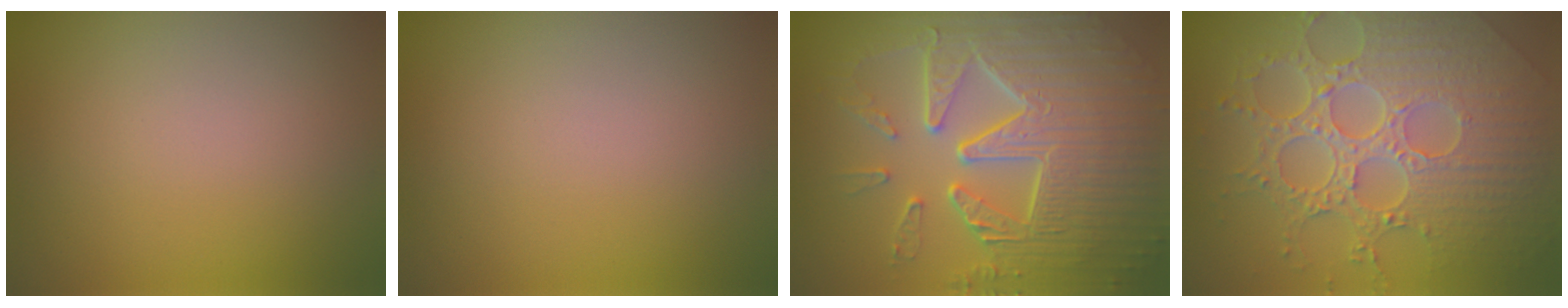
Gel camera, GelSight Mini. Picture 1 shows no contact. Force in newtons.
{"total": 0.0}
{"total": 9.5, "press": 6.4, "slide": 7.1}
{"total": 8.6, "press": 6.3, "slide": 5.8}